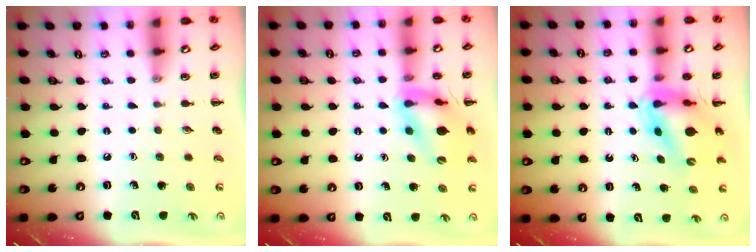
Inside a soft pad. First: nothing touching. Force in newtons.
{"total": 14.4, "press": 14.2, "slide": 2.0}
{"total": 10.6, "press": 10.1, "slide": 3.2}